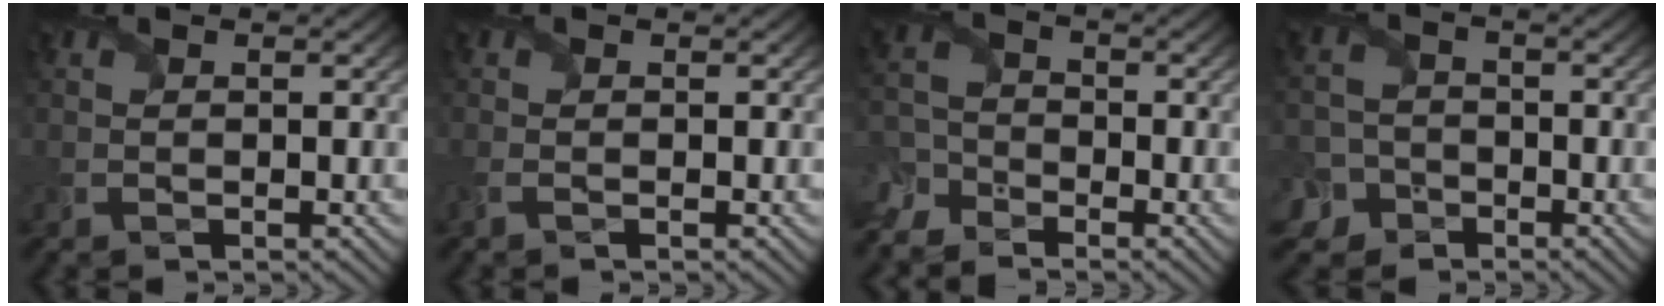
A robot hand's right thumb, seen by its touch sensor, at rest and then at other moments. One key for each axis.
{"total": 1.1, "fx": -0.7, "fy": 0.5, "fz": 0.8, "tx": -0.028, "ty": -0.007, "tz": -0.019}
{"total": 5.1, "fx": -4.3, "fy": 2.6, "fz": 1.2, "tx": -0.034, "ty": -0.013, "tz": -0.095}
{"total": 6.4, "fx": -3.6, "fy": 5.2, "fz": 1.5, "tx": -0.028, "ty": -0.013, "tz": -0.088}